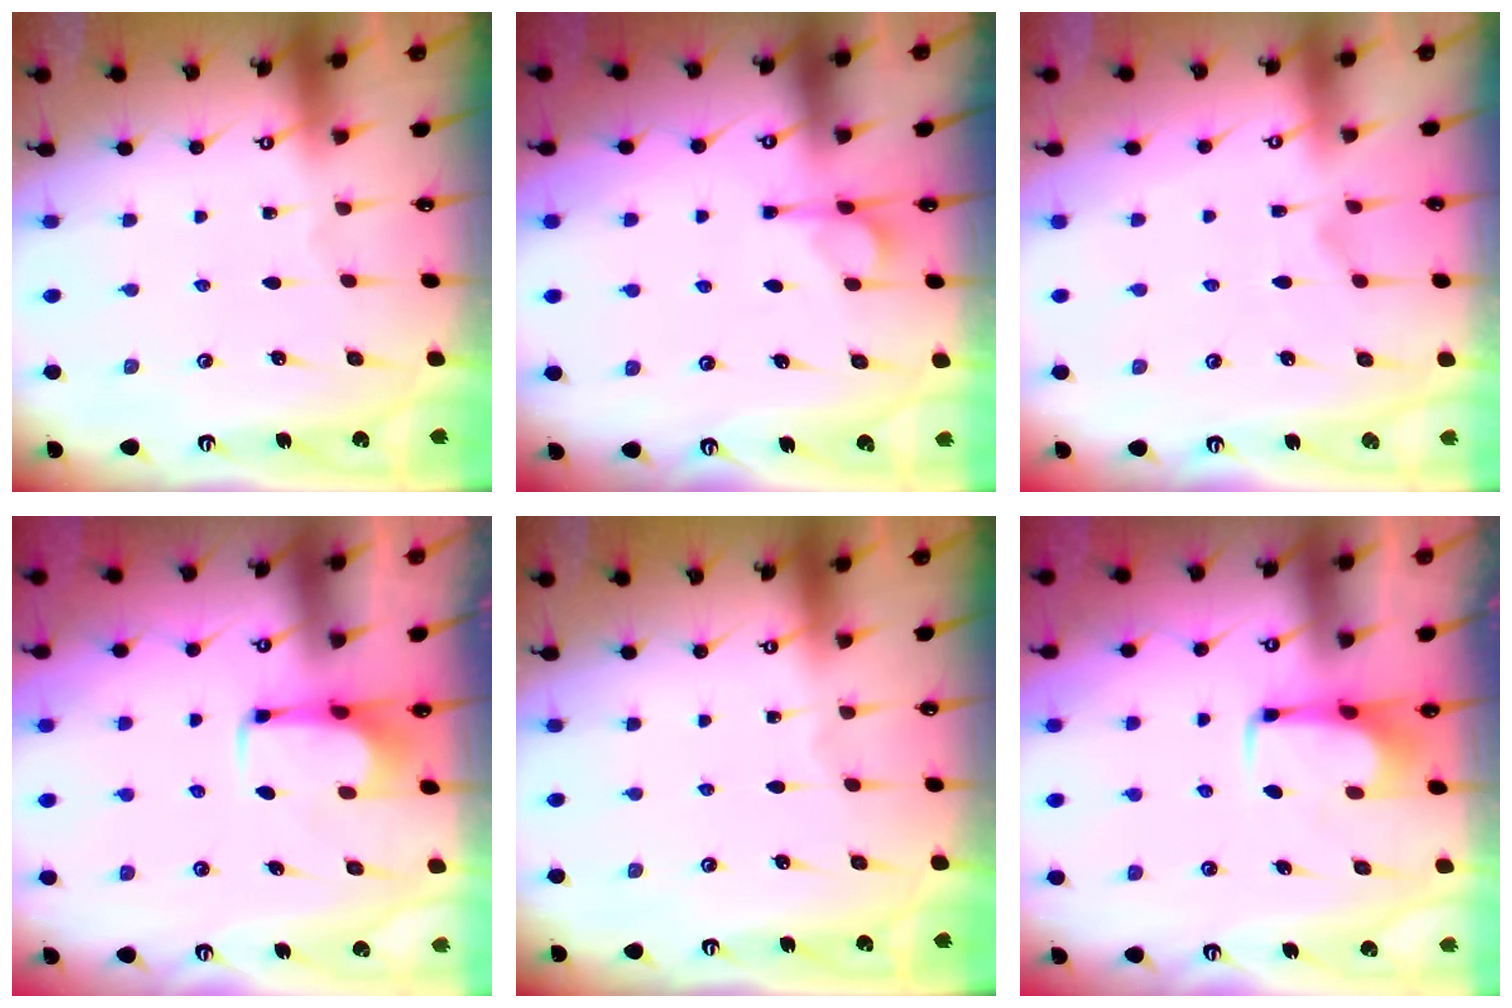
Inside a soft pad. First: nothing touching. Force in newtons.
{"total": 3.3, "press": 3.3, "slide": 0.5}
{"total": 1.4, "press": 0.7, "slide": 1.2}
{"total": 1.8, "press": 1.8, "slide": 0.1}
{"total": 0.0}
{"total": 1.7, "press": 1.6, "slide": 0.5}